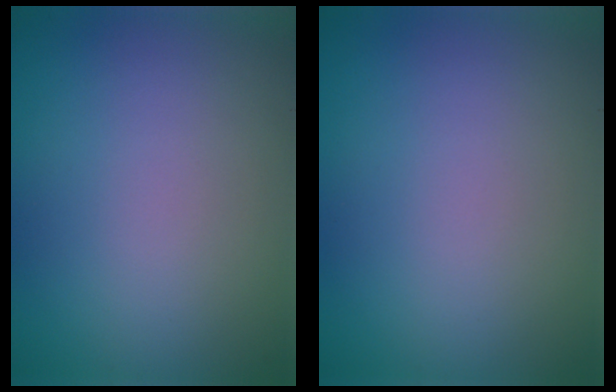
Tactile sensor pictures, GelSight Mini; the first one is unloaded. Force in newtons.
{"total": 0.0}